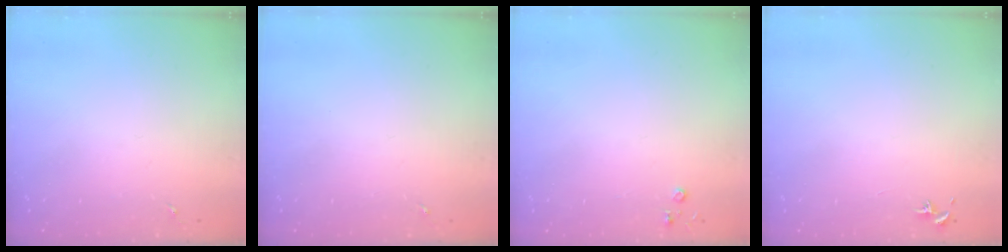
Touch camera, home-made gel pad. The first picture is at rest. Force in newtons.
{"total": 0.0}
{"total": 2.8, "press": 2.8, "slide": 0.3}
{"total": 0.7, "press": 0.7, "slide": 0.3}